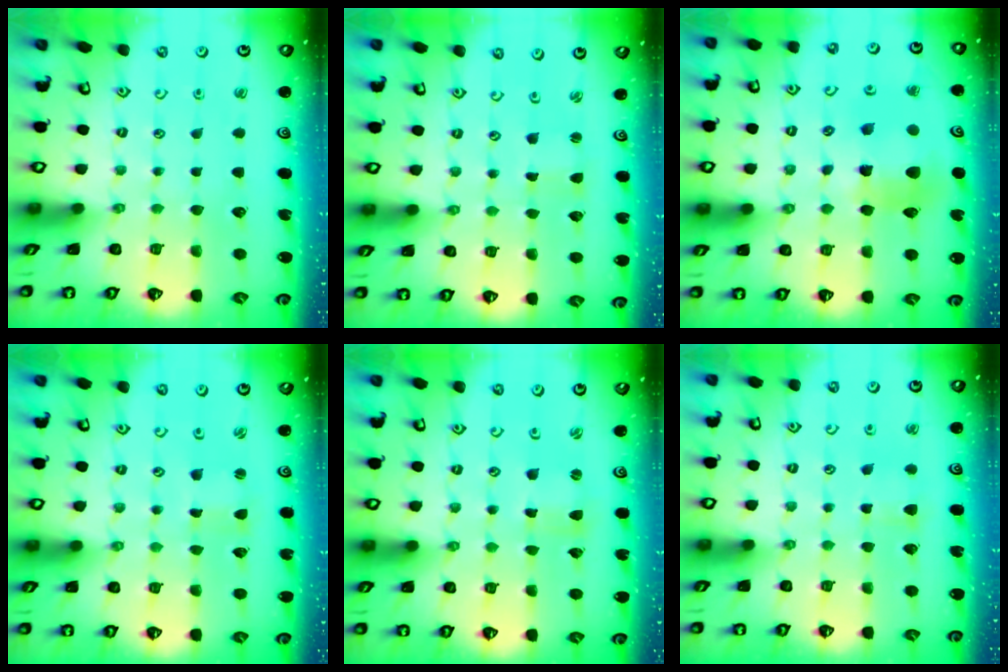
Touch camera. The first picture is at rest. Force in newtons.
{"total": 0.9, "press": 0.9, "slide": 0.0}
{"total": 10.2, "press": 10.1, "slide": 1.5}
{"total": 0.6, "press": 0.6, "slide": 0.0}
{"total": 0.0}
{"total": 3.7, "press": 3.6, "slide": 0.5}